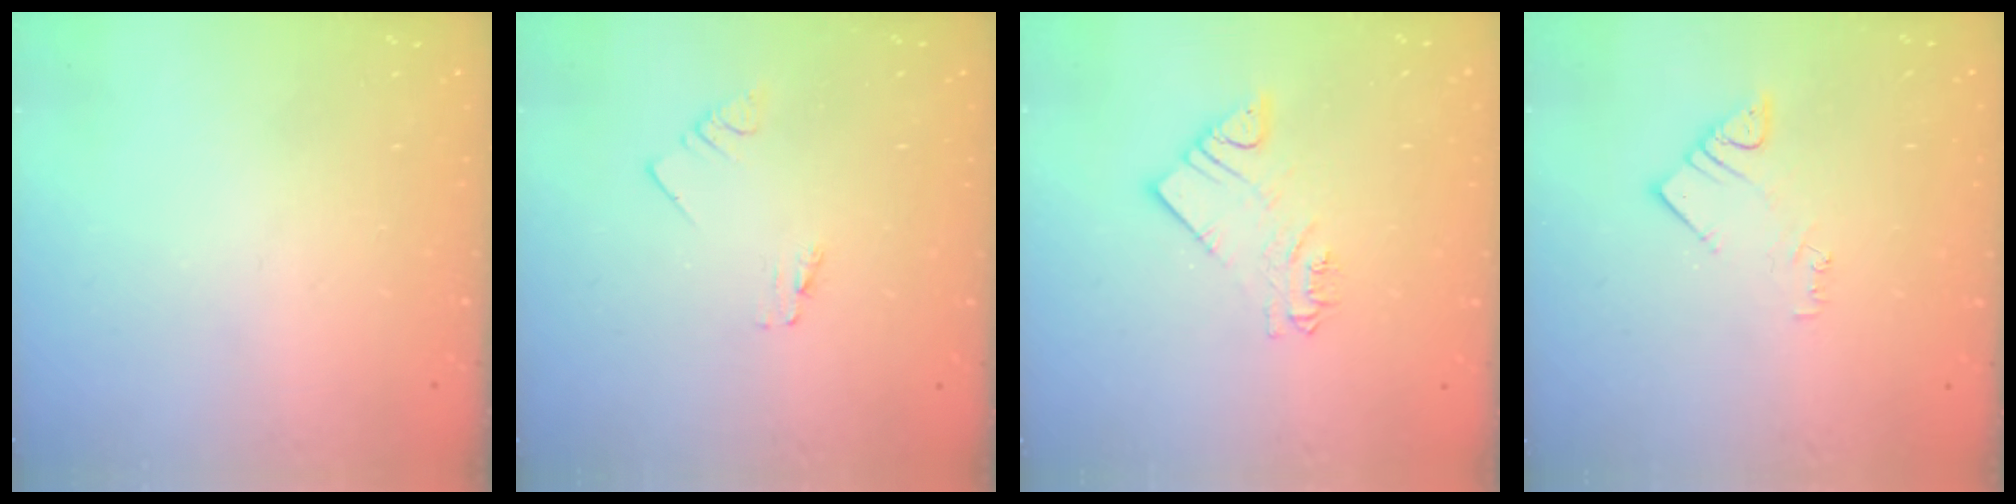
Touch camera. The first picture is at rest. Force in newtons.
{"total": 0.0}
{"total": 4.0, "press": 4.0, "slide": 0.2}
{"total": 3.1, "press": 3.0, "slide": 0.5}